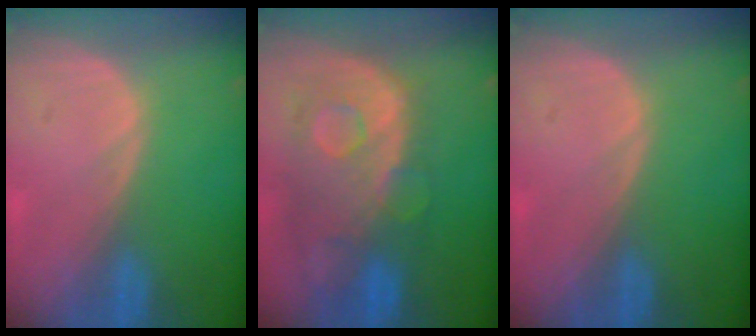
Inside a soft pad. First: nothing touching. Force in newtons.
{"total": 11.2, "press": 9.8, "slide": 5.5}
{"total": 0.0}